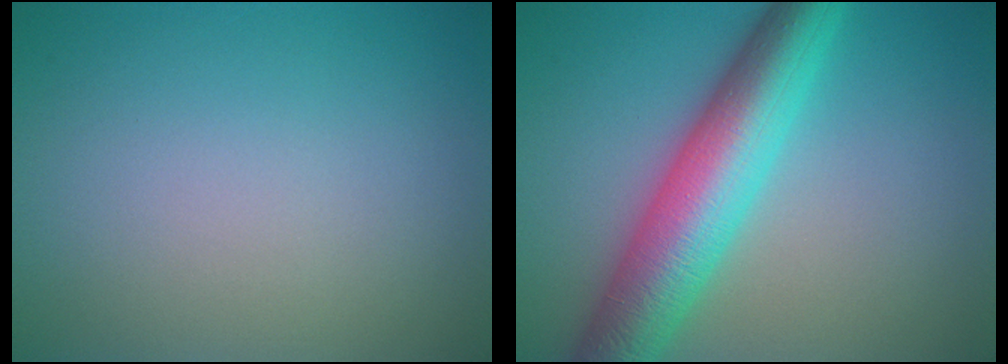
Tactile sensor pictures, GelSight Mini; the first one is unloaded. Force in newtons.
{"total": 9.0, "press": 9.0, "slide": 0.2}